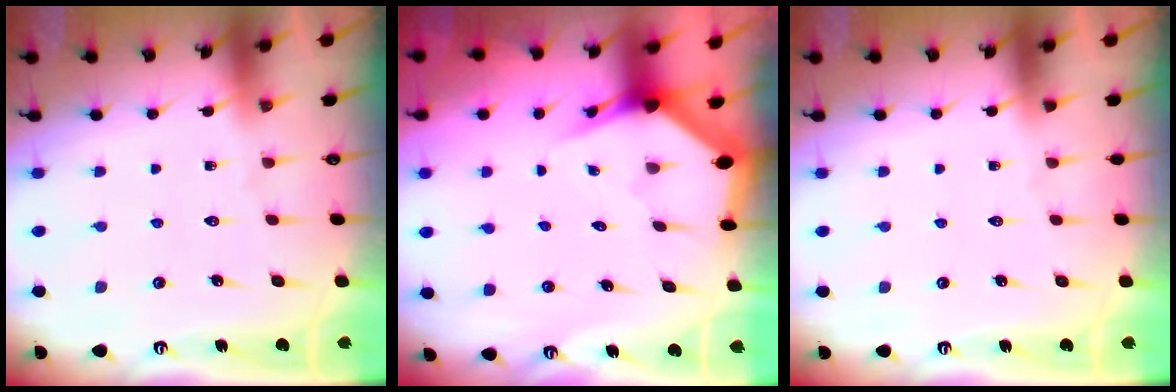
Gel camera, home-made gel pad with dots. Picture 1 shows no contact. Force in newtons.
{"total": 3.0, "press": 2.9, "slide": 0.5}
{"total": 0.0}